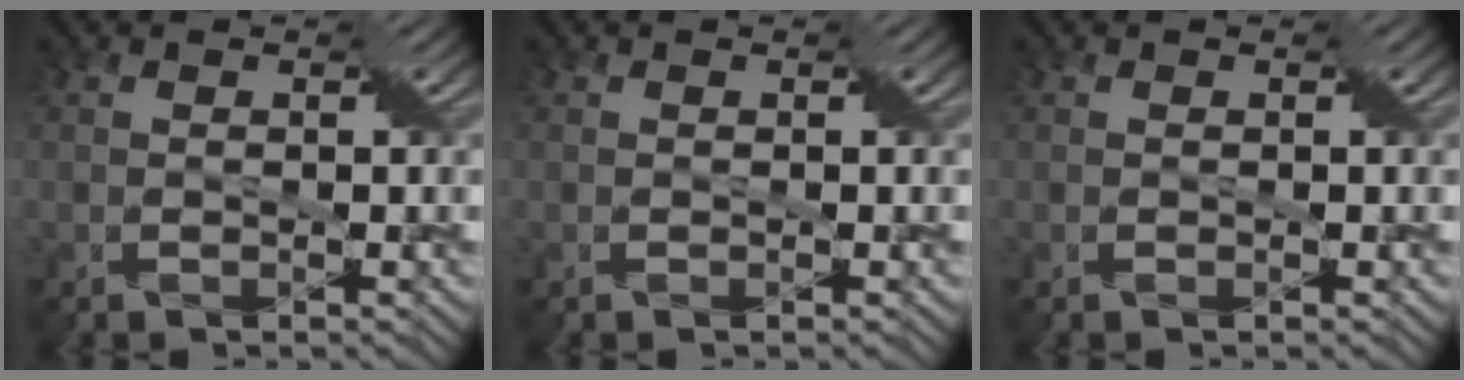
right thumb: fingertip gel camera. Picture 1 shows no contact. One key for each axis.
{"total": 0.0}
{"total": 0.0}